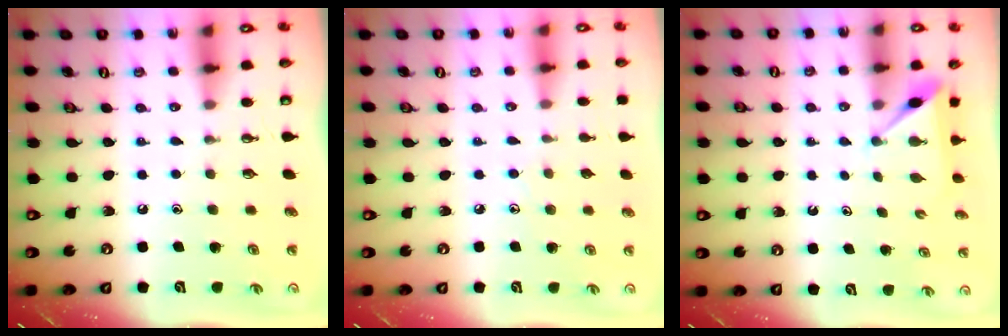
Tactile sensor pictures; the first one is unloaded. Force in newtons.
{"total": 4.2, "press": 4.2, "slide": 0.4}
{"total": 3.7, "press": 3.7, "slide": 0.2}